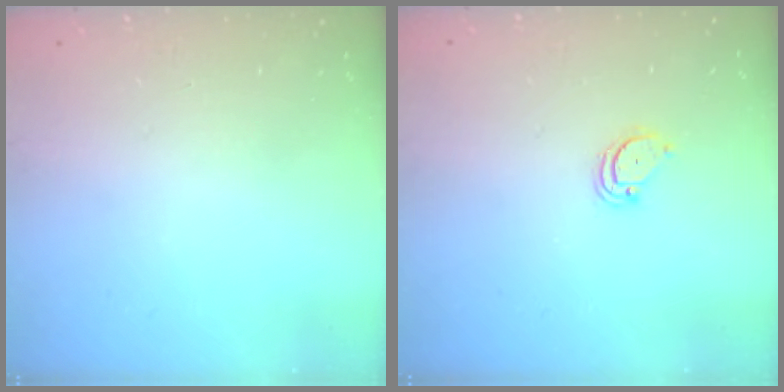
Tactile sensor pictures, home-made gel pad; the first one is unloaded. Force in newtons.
{"total": 2.6, "press": 2.6, "slide": 0.2}